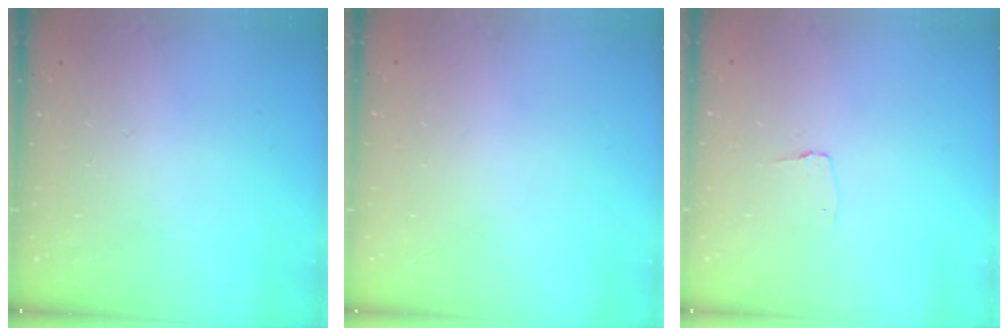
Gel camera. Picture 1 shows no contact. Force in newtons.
{"total": 0.0}
{"total": 2.7, "press": 2.7, "slide": 0.3}